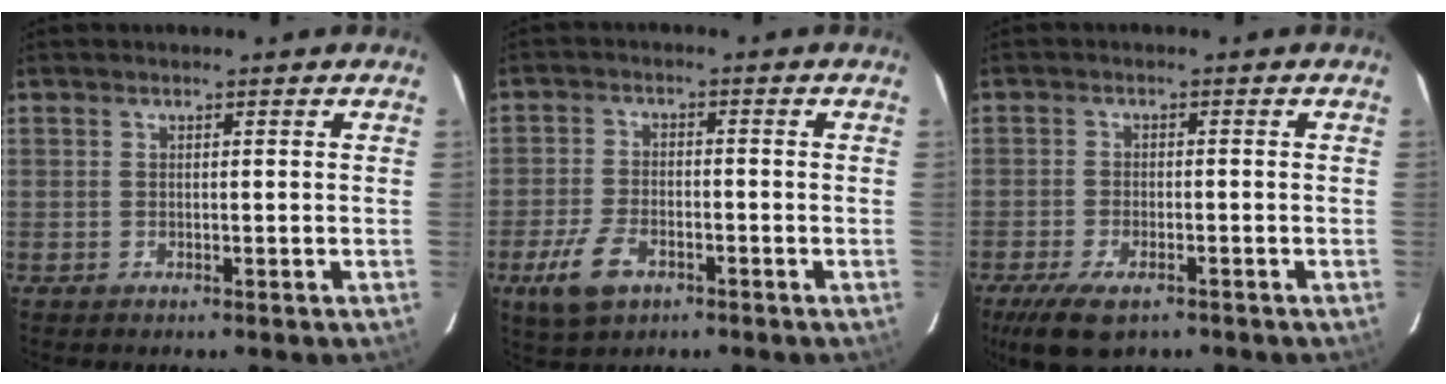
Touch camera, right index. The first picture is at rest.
{"total": 6.6, "force": [-3.4, 3.5, 4.4], "torque": [-0.099, -0.005, -0.058]}
{"total": 7.3, "force": [-5.1, 2.8, 4.6], "torque": [-0.083, -0.012, -0.084]}